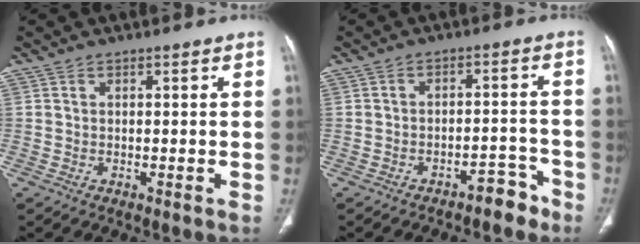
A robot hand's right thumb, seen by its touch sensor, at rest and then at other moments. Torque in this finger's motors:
{"motor_torque": [0.12, 0.47, -0.38, -0.01, 0.01]}